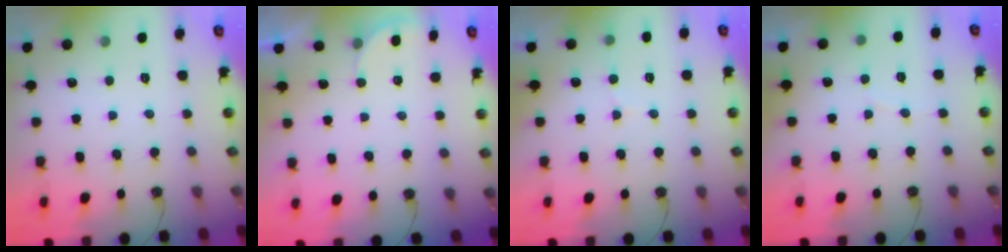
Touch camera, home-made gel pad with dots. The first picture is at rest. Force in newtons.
{"total": 2.1, "press": 2.1, "slide": 0.6}
{"total": 5.2, "press": 5.1, "slide": 1.1}
{"total": 1.8, "press": 1.5, "slide": 1.1}